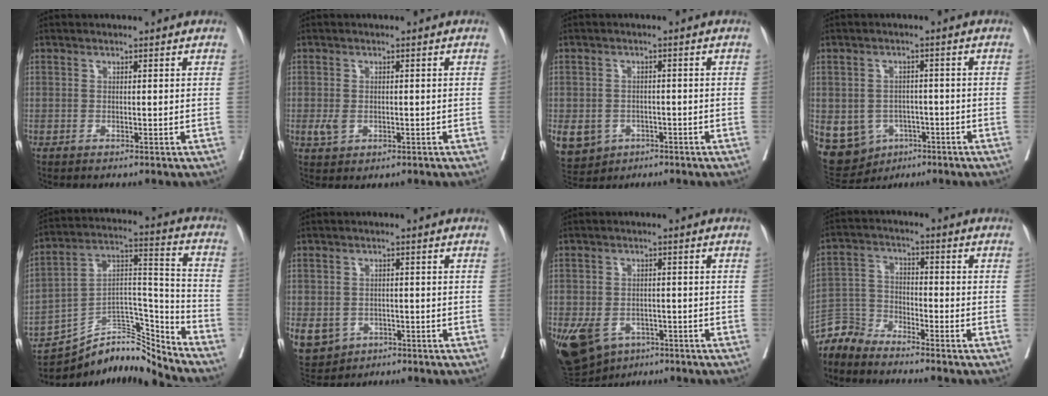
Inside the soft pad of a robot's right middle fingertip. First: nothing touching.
{"total": 2.4, "force": [-0.4, 1.7, 1.6], "torque": [-0.037, -0.002, 0.003]}
{"total": 12.3, "force": [-5.1, 10.2, 4.6], "torque": [-0.130, 0.002, -0.066]}
{"total": 14.4, "force": [-5.5, 12.2, 5.3], "torque": [-0.141, 0.009, -0.065]}
{"total": 13.0, "force": [-12.8, 1.3, 1.9], "torque": [-0.017, 0.070, -0.225]}
{"total": 12.8, "force": [-5.1, 10.7, 4.8], "torque": [-0.142, 0.001, -0.064]}
{"total": 13.7, "force": [-6.2, 10.1, 7.0], "torque": [-0.172, -0.002, -0.084]}
{"total": 5.8, "force": [-5.8, 0.7, -0.5], "torque": [0.012, 0.007, -0.117]}